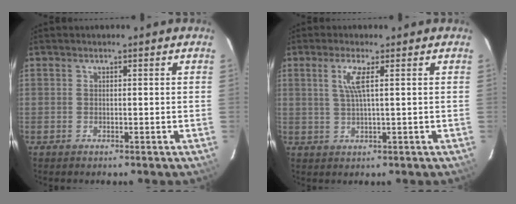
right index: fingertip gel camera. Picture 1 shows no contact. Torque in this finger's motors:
{"motor_torque": [0.57, 0.23, 0.10, 0.09]}